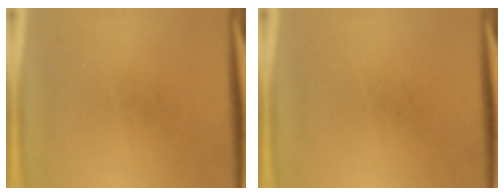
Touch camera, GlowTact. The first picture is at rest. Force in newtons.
{"total": 0.0}